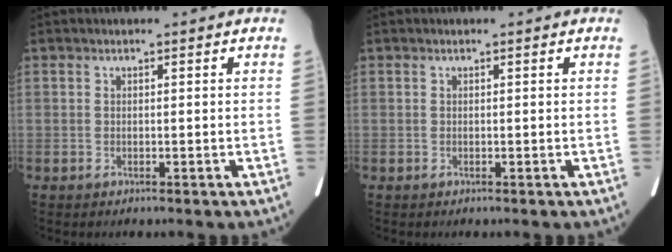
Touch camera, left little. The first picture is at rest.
{"total": 0.0}